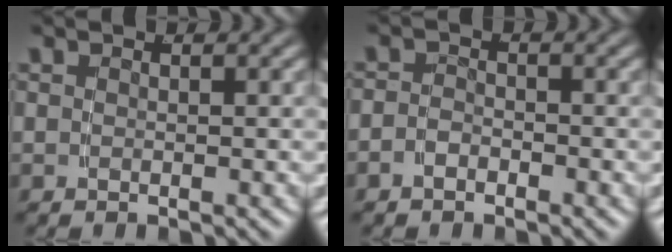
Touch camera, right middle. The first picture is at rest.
{"total": 1.8, "force": [-1.4, 1.2, 0.4], "torque": [-0.010, -0.006, -0.025]}